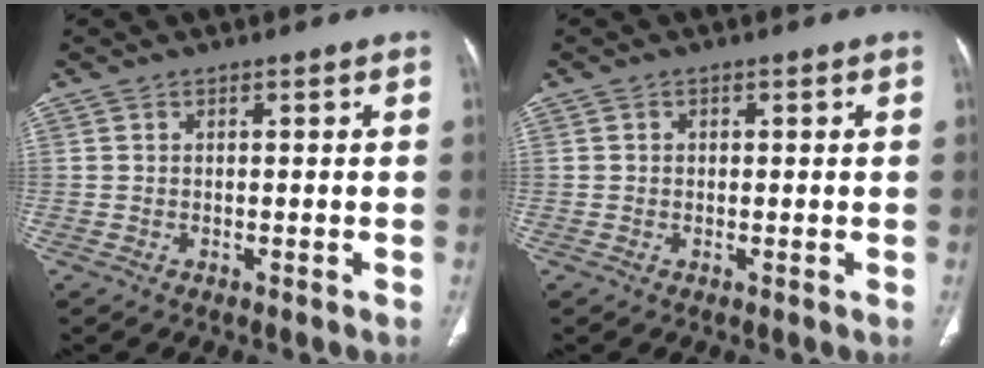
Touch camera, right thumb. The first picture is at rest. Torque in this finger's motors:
{"motor_torque": [-0.38, 0.17, -0.19, 0.28, -0.01]}